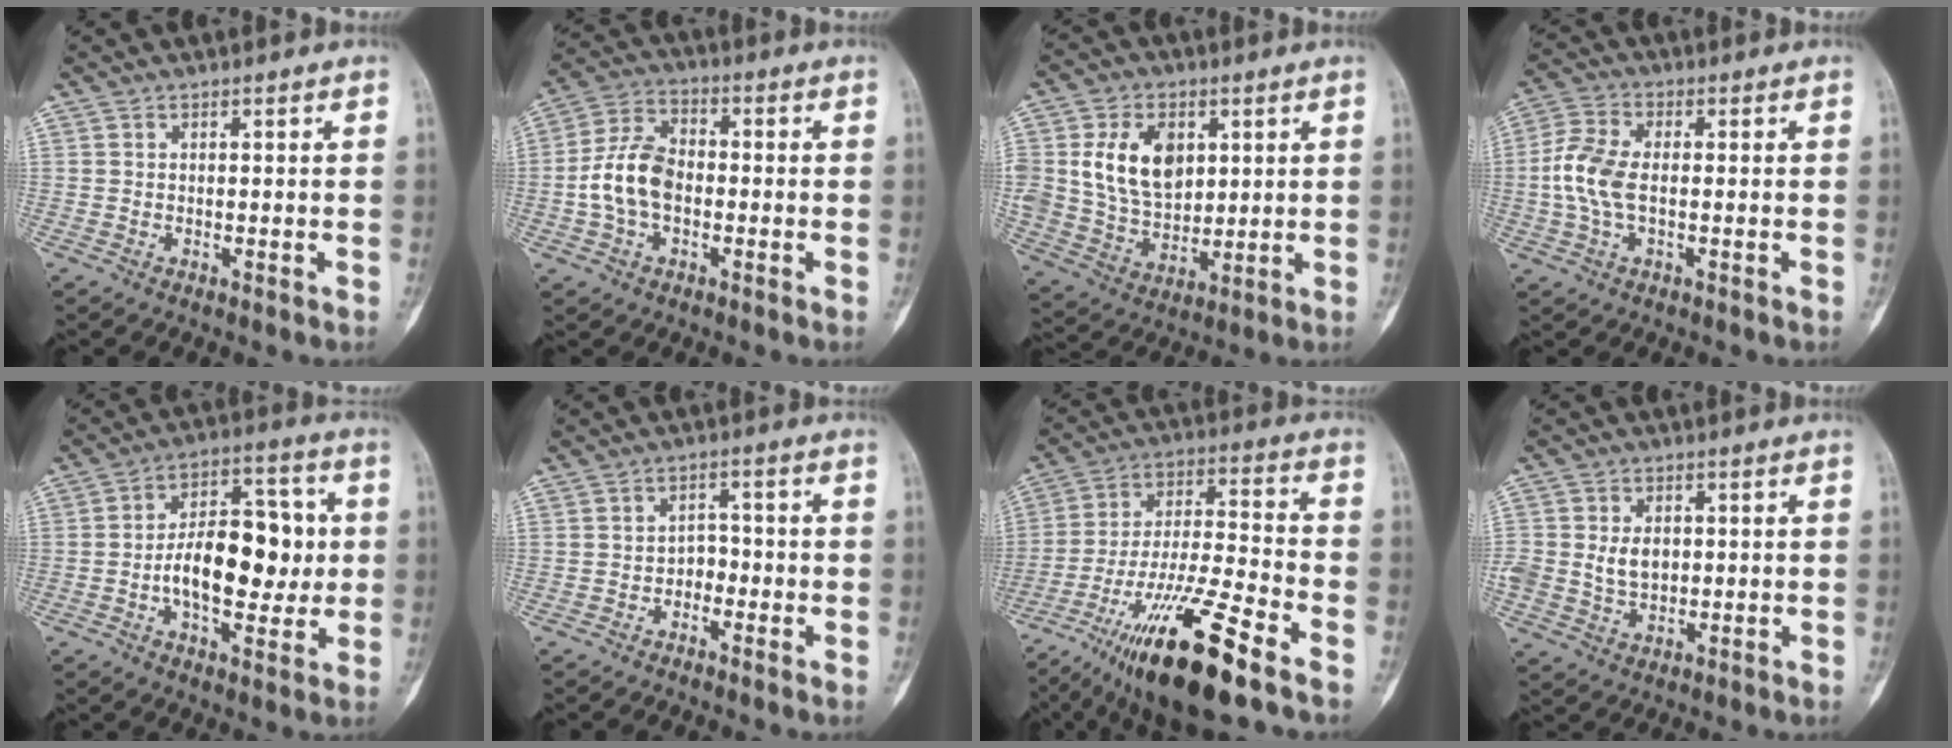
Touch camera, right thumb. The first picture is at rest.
{"total": 10.0, "force": [-1.5, 6.5, 7.5], "torque": [-0.142, 0.029, -0.037]}
{"total": 13.8, "force": [3.7, 9.6, 9.2], "torque": [-0.136, -0.013, 0.078]}
{"total": 8.3, "force": [-0.5, 4.6, 6.9], "torque": [-0.161, 0.016, -0.015]}
{"total": 15.6, "force": [-0.8, 8.6, 13.0], "torque": [-0.168, 0.027, -0.016]}
{"total": 3.0, "force": [-1.4, 2.2, 1.4], "torque": [0.005, 0.020, -0.030]}
{"total": 20.8, "force": [-12.3, 3.9, 16.2], "torque": [-0.321, 0.044, -0.216]}
{"total": 6.1, "force": [0.4, 4.6, 4.0], "torque": [-0.058, -0.002, 0.014]}